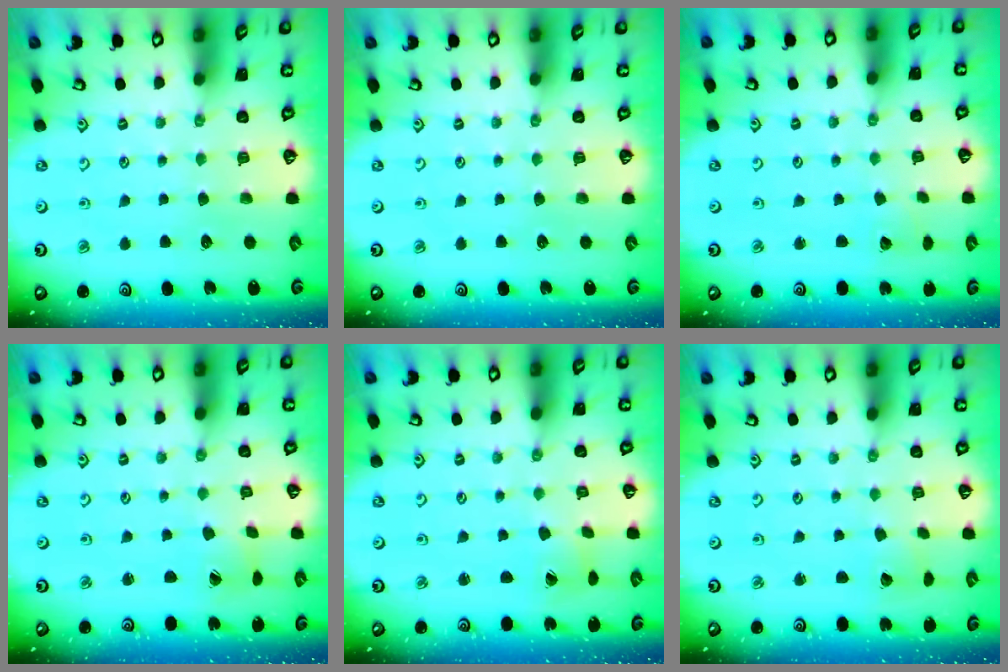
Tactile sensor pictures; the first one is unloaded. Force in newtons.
{"total": 0.0}
{"total": 2.8, "press": 2.8, "slide": 0.1}
{"total": 2.6, "press": 2.6, "slide": 0.3}
{"total": 2.2, "press": 2.2, "slide": 0.3}
{"total": 2.3, "press": 2.3, "slide": 0.2}